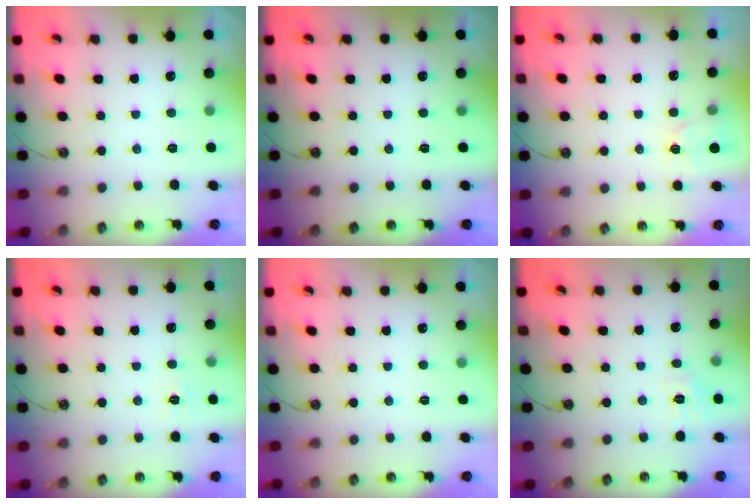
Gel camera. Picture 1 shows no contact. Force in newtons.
{"total": 0.0}
{"total": 3.7, "press": 3.7, "slide": 0.6}
{"total": 5.0, "press": 5.0, "slide": 0.6}
{"total": 0.0}
{"total": 5.3, "press": 5.2, "slide": 0.7}